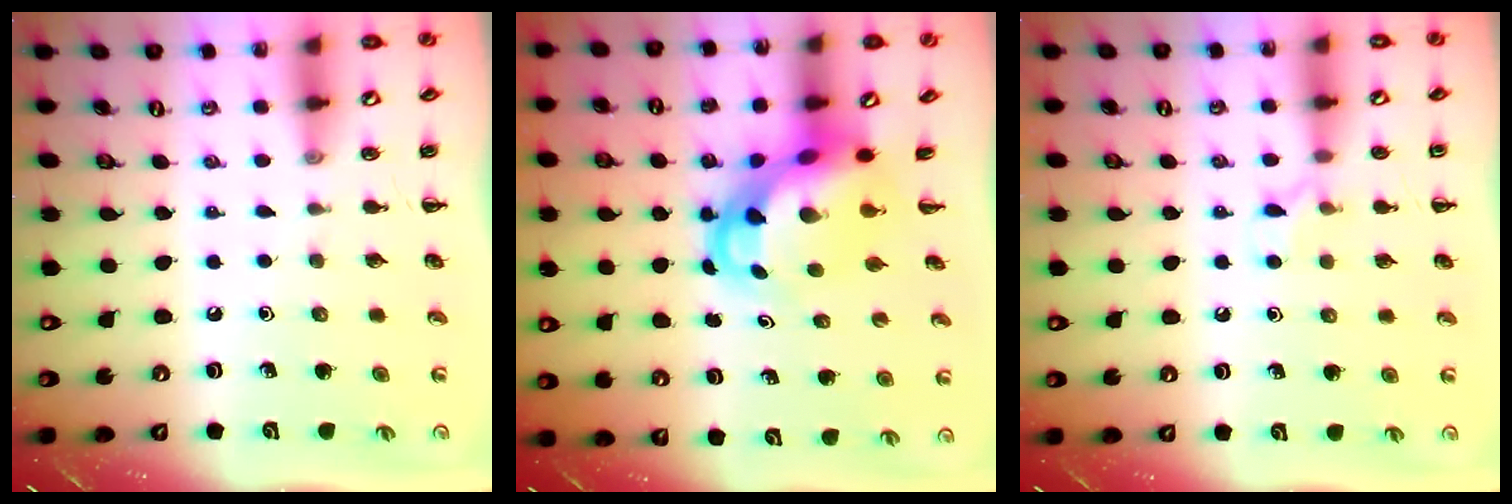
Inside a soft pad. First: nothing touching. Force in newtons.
{"total": 5.4, "press": 5.2, "slide": 1.4}
{"total": 6.1, "press": 5.7, "slide": 2.1}